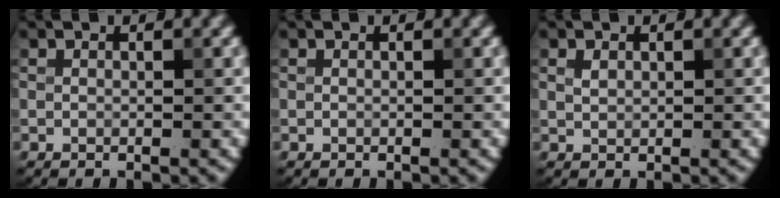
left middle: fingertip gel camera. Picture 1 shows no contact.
{"total": 0.0}
{"total": 0.8, "force": [0.4, 0.6, 0.4], "torque": [-0.012, 0.000, 0.010]}